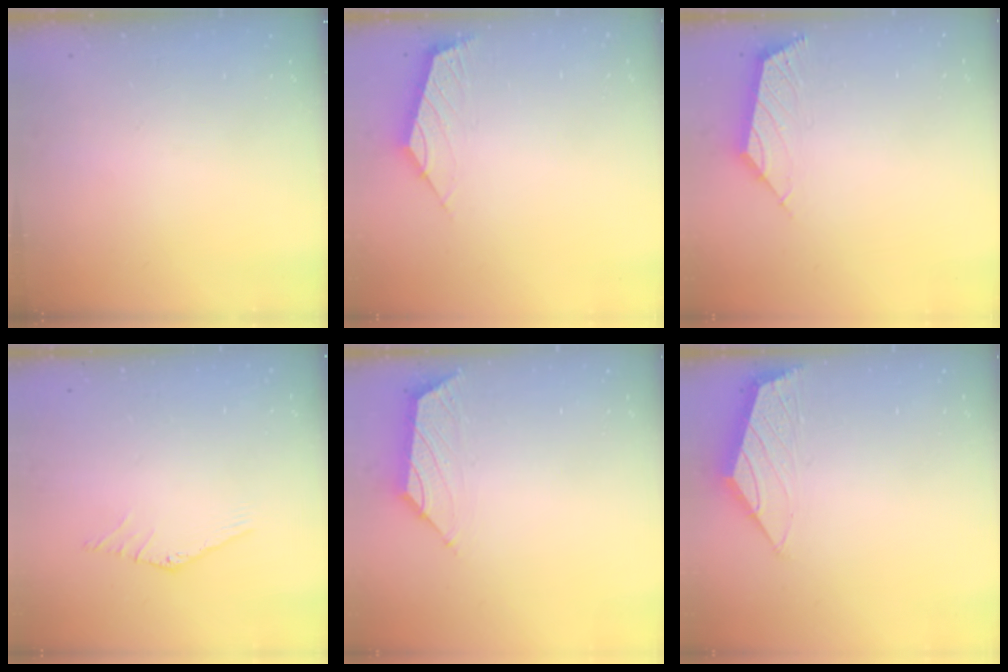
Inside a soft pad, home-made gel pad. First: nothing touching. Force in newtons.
{"total": 2.6, "press": 2.5, "slide": 0.6}
{"total": 2.9, "press": 2.8, "slide": 0.7}
{"total": 0.0}
{"total": 1.6, "press": 1.5, "slide": 0.6}
{"total": 1.5, "press": 1.4, "slide": 0.5}